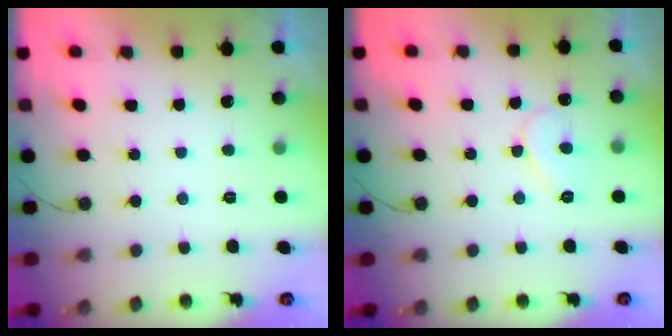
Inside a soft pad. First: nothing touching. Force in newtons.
{"total": 7.5, "press": 7.4, "slide": 0.7}